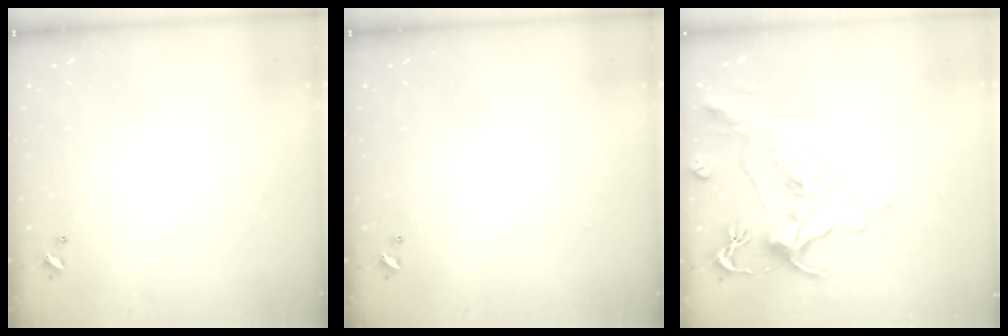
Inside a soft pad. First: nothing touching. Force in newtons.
{"total": 0.0}
{"total": 1.6, "press": 0.9, "slide": 1.3}